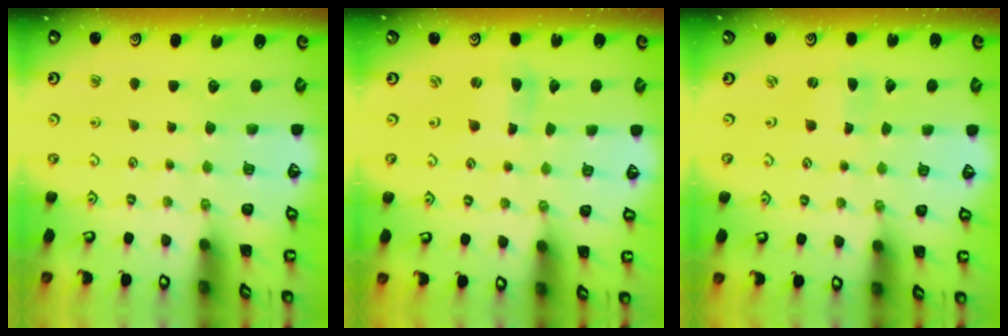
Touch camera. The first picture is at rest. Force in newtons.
{"total": 2.3, "press": 2.3, "slide": 0.3}
{"total": 0.0}